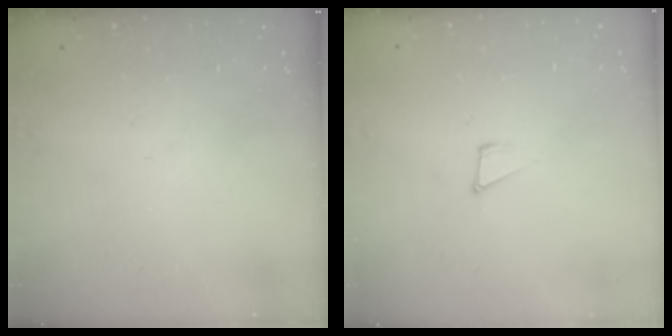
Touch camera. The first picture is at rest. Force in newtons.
{"total": 6.3, "press": 6.1, "slide": 1.2}